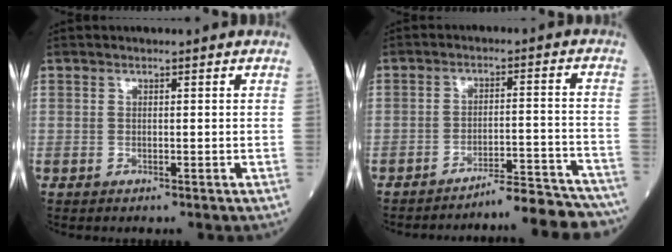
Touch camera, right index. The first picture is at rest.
{"total": 12.7, "force": [-12.5, -0.4, 2.6], "torque": [-0.002, 0.018, -0.162]}